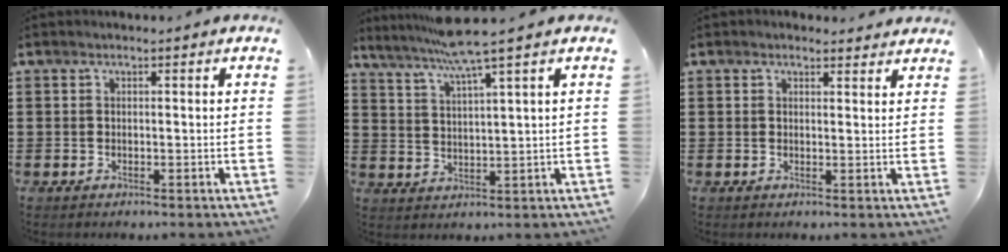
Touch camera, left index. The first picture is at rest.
{"total": 6.0, "force": [4.6, -1.0, 3.6], "torque": [-0.085, -0.020, 0.078]}
{"total": 1.7, "force": [1.6, 0.5, 0.2], "torque": [-0.008, 0.005, 0.031]}